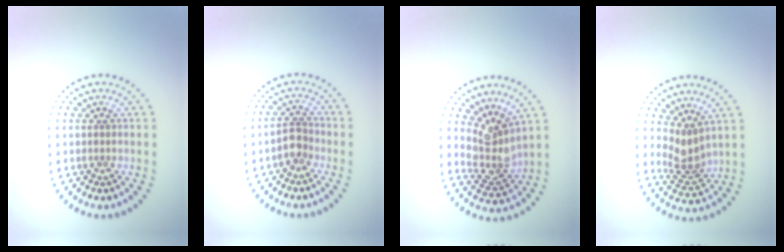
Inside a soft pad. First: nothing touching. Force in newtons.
{"total": 1.8, "press": 1.5, "slide": 1.0}
{"total": 3.6, "press": 2.6, "slide": 2.5}
{"total": 2.7, "press": 2.1, "slide": 1.8}